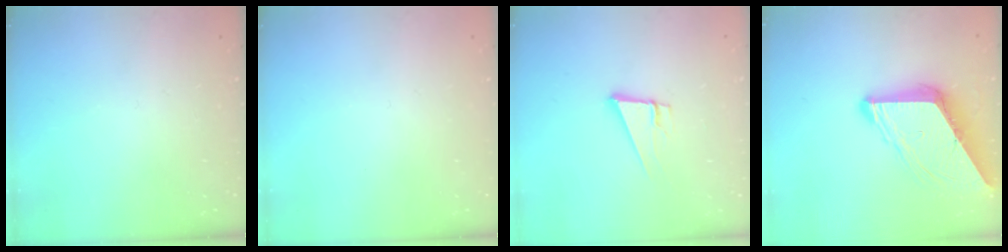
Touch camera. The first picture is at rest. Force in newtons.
{"total": 0.0}
{"total": 9.0, "press": 8.3, "slide": 3.3}
{"total": 11.4, "press": 11.3, "slide": 1.3}